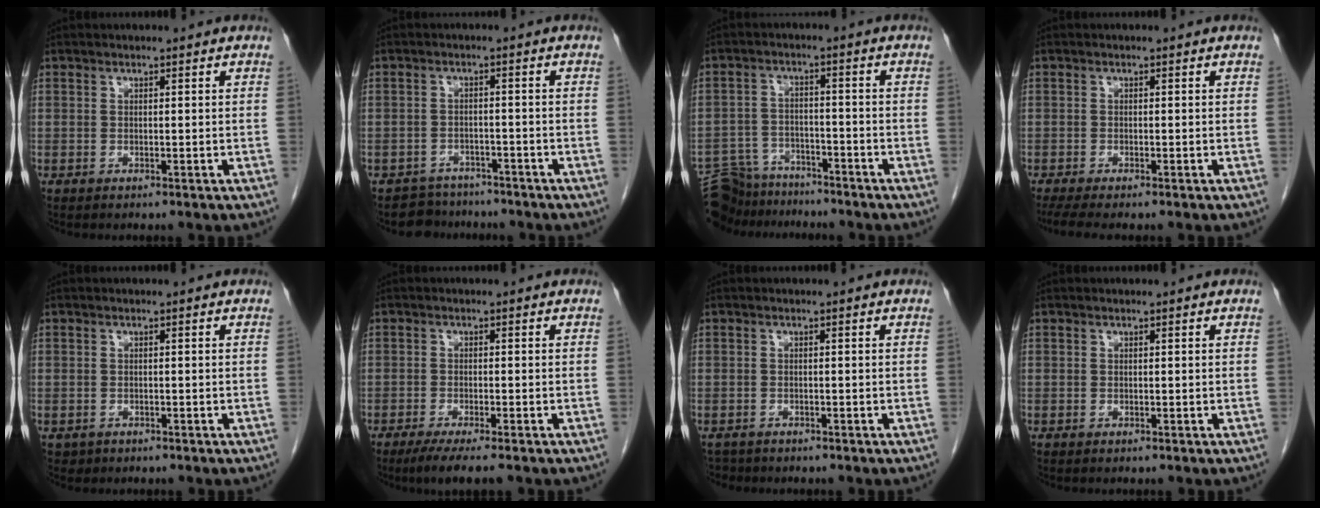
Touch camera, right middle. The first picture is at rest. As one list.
[{"total": 4.1, "force": [-3.5, 1.9, -0.9], "torque": [0.017, 0.009, -0.057]}, {"total": 10.3, "force": [-9.4, 4.0, 1.3], "torque": [-0.030, 0.012, -0.149]}, {"total": 3.6, "force": [-2.9, 0.2, 2.1], "torque": [-0.036, -0.009, -0.050]}, {"total": 0.9, "force": [-0.4, 0.8, -0.2], "torque": [-0.005, 0.004, -0.002]}, {"total": 5.1, "force": [-3.8, 0.1, 3.4], "torque": [-0.055, -0.014, -0.060]}, {"total": 1.8, "force": [-1.5, 0.8, -0.4], "torque": [-0.001, -0.001, -0.027]}, {"total": 0.0}]